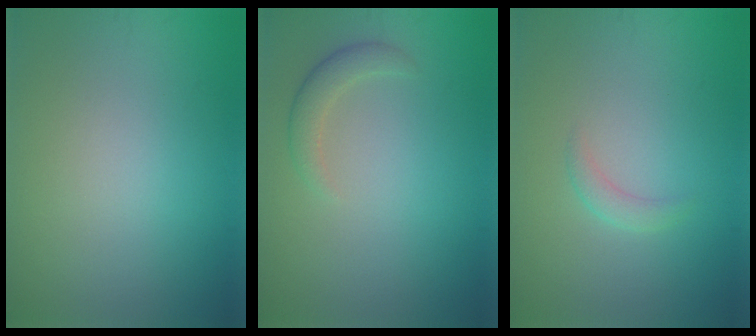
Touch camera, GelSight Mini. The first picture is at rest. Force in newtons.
{"total": 1.8, "press": 1.8, "slide": 0.3}
{"total": 1.2, "press": 1.2, "slide": 0.1}